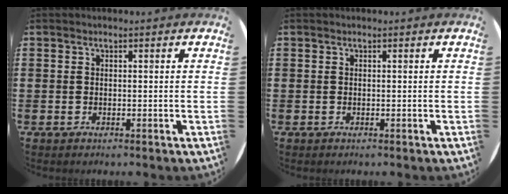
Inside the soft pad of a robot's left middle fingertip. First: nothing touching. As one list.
[{"total": 0.0}]